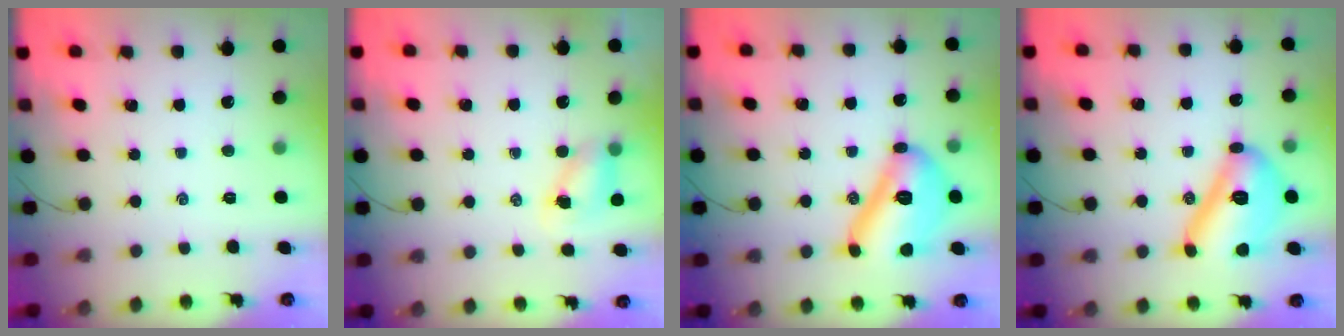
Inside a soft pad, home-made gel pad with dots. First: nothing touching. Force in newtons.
{"total": 5.8, "press": 5.8, "slide": 0.6}
{"total": 17.7, "press": 17.7, "slide": 1.1}
{"total": 16.8, "press": 16.8, "slide": 1.0}